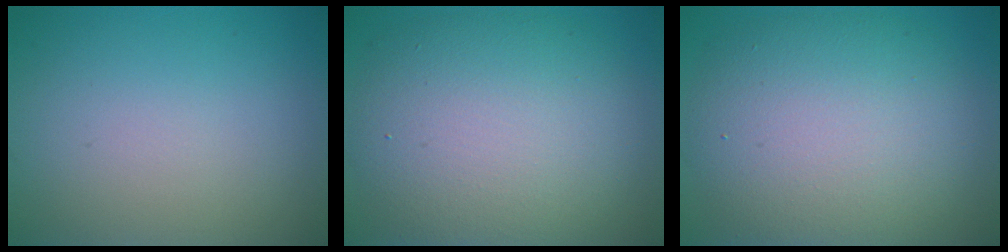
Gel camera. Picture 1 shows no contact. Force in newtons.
{"total": 10.1, "press": 10.1, "slide": 0.5}
{"total": 10.0, "press": 10.0, "slide": 0.3}